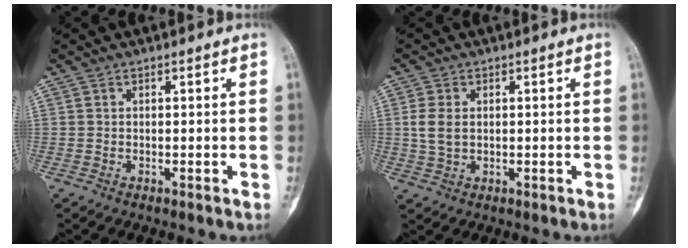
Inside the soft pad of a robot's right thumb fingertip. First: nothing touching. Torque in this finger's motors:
{"motor_torque": [0.36, 0.42, 0.29, -0.13, 0.09]}